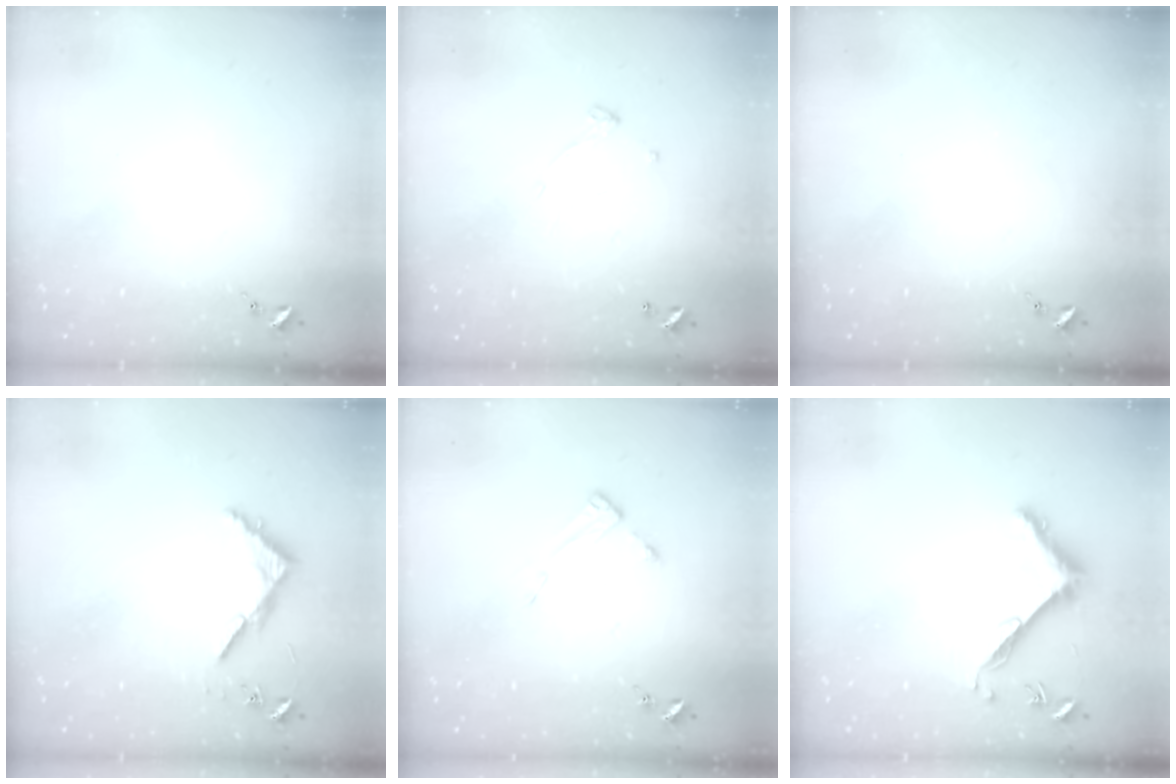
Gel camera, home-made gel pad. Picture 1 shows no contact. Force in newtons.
{"total": 4.9, "press": 4.9, "slide": 0.2}
{"total": 0.0}
{"total": 4.0, "press": 4.0, "slide": 0.3}
{"total": 2.6, "press": 2.6, "slide": 0.3}
{"total": 7.5, "press": 7.5, "slide": 0.5}